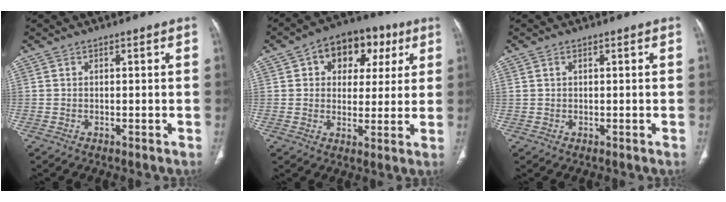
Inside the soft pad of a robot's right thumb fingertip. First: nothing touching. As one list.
[{"total": 13.2, "force": [5.0, 9.4, 7.8], "torque": [-0.059, 0.007, 0.070]}, {"total": 0.8, "force": [0.4, 0.4, 0.5], "torque": [-0.012, 0.005, 0.010]}]